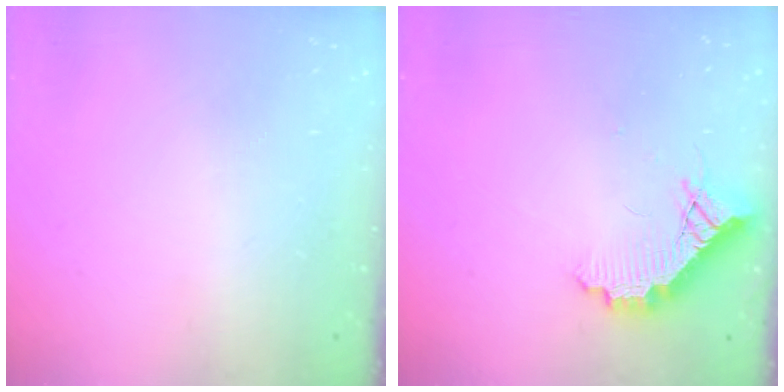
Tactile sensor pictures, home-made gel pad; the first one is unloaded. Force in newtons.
{"total": 10.1, "press": 10.1, "slide": 0.6}